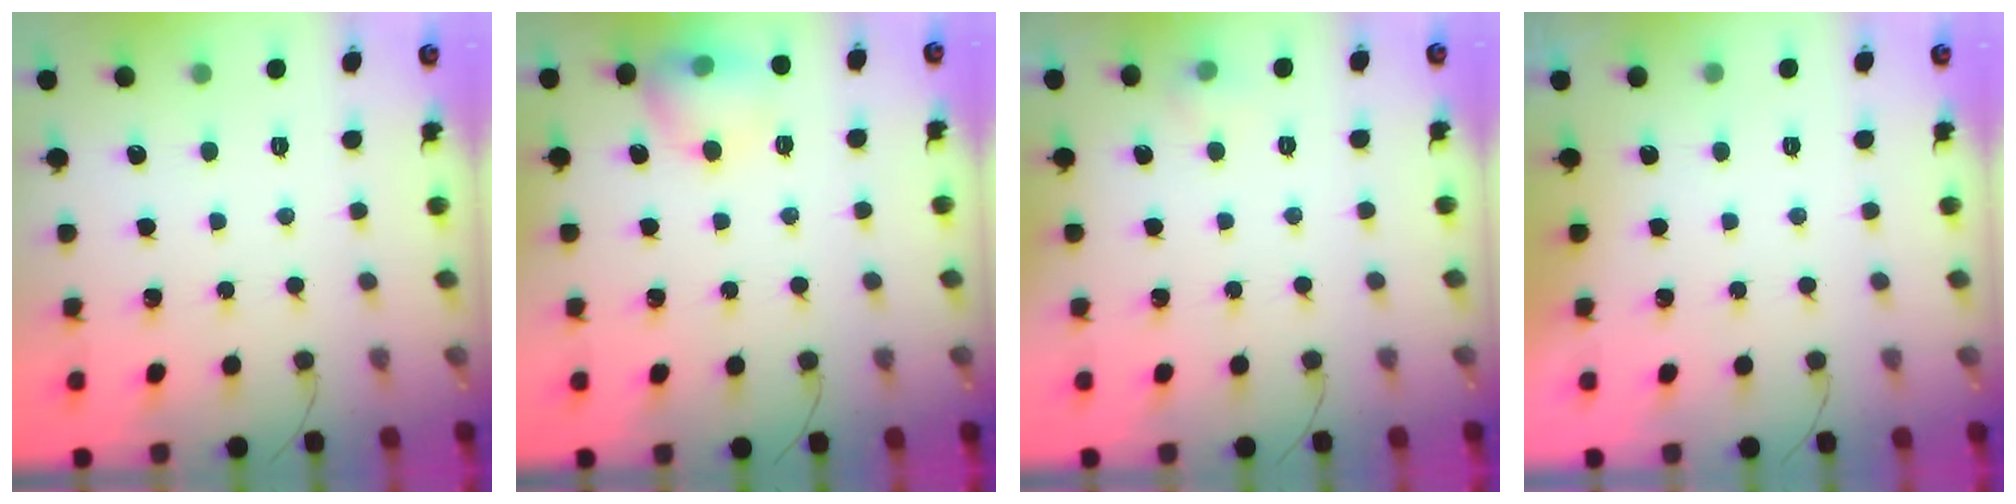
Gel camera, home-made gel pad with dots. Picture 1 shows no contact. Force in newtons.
{"total": 10.0, "press": 9.9, "slide": 1.5}
{"total": 6.5, "press": 3.6, "slide": 5.4}
{"total": 0.0}